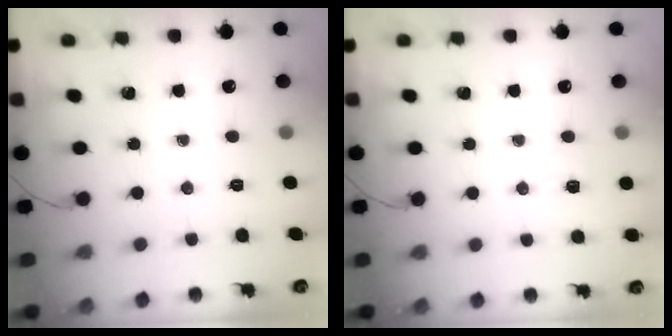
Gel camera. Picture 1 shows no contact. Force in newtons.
{"total": 2.6, "press": 2.1, "slide": 1.6}